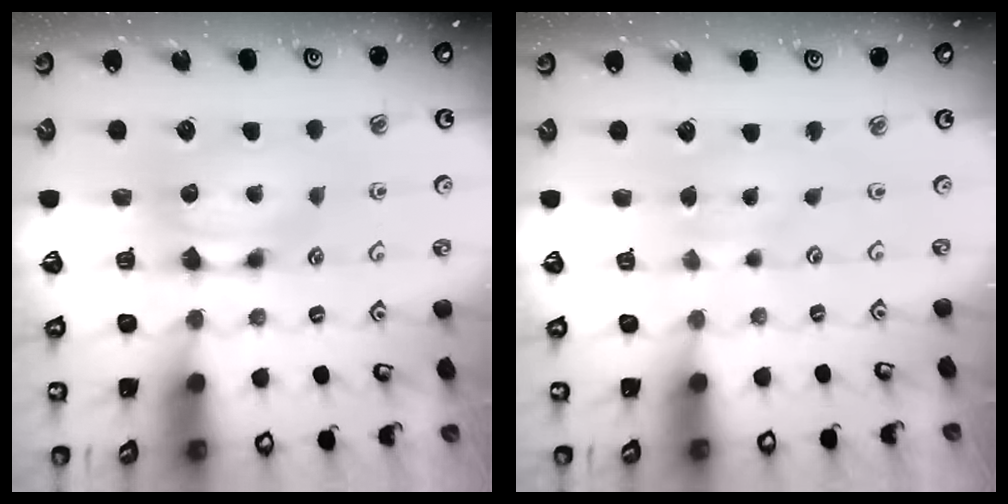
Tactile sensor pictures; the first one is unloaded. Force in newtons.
{"total": 1.8, "press": 1.8, "slide": 0.1}